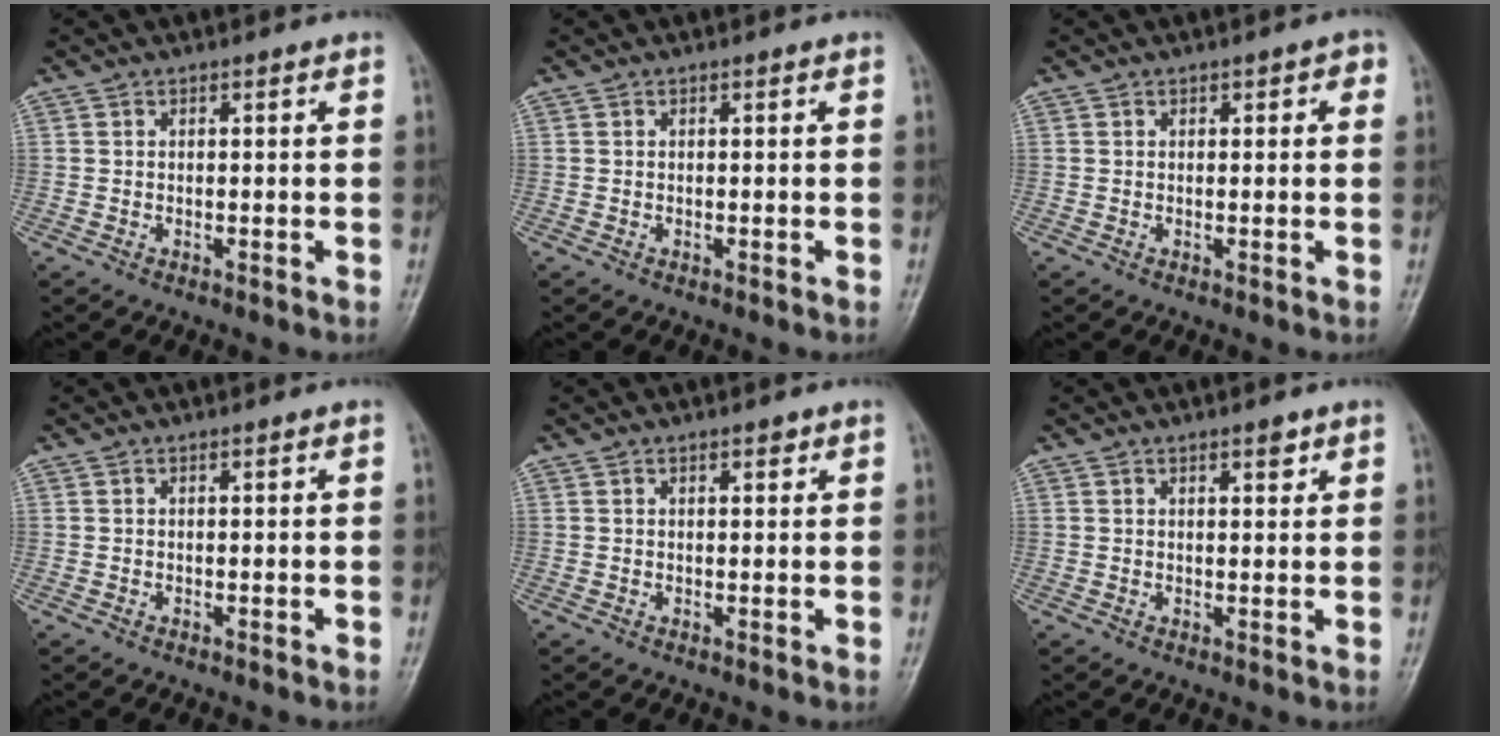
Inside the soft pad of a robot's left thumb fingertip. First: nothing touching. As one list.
[{"total": 0.0}, {"total": 2.1, "force": [0.7, 1.1, 1.6], "torque": [-0.008, 0.002, 0.006]}, {"total": 0.0}, {"total": 1.5, "force": [0.9, 0.6, 1.0], "torque": [-0.008, -0.002, 0.011]}, {"total": 2.3, "force": [1.5, 0.8, 1.6], "torque": [-0.016, -0.007, 0.021]}]